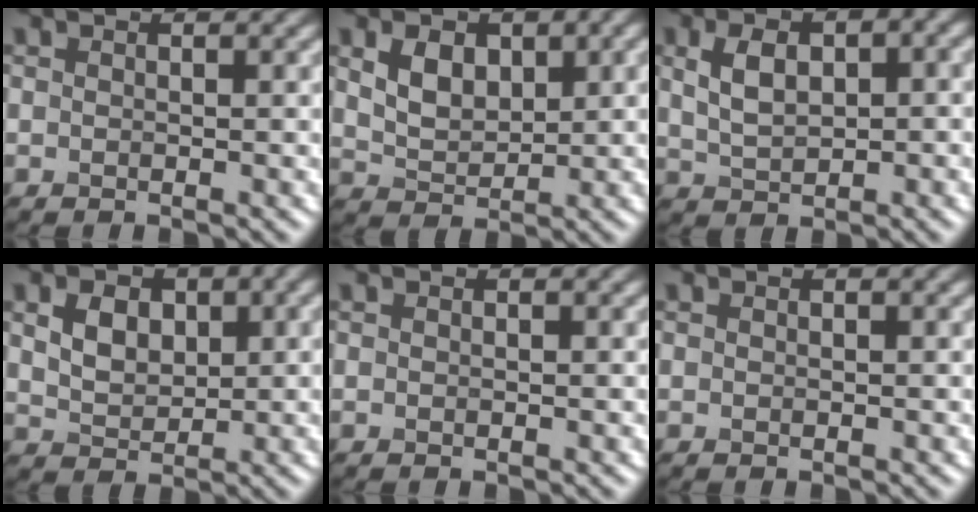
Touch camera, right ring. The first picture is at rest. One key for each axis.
{"total": 3.8, "fx": 1.4, "fy": 2.5, "fz": 2.6, "tx": -0.048, "ty": -0.001, "tz": 0.028}
{"total": 5.8, "fx": 1.4, "fy": 3.1, "fz": 4.7, "tx": -0.086, "ty": 0.009, "tz": 0.028}
{"total": 3.6, "fx": 1.1, "fy": 2.5, "fz": 2.3, "tx": -0.043, "ty": 0.000, "tz": 0.021}
{"total": 0.0}
{"total": 0.0}